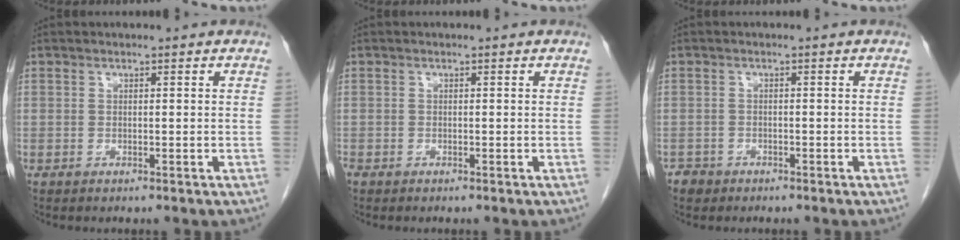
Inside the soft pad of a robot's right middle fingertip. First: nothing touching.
{"total": 0.6, "force": [-0.4, 0.4, 0.2], "torque": [-0.009, 0.001, -0.010]}
{"total": 1.6, "force": [-1.2, 1.1, -0.1], "torque": [-0.004, 0.005, -0.020]}